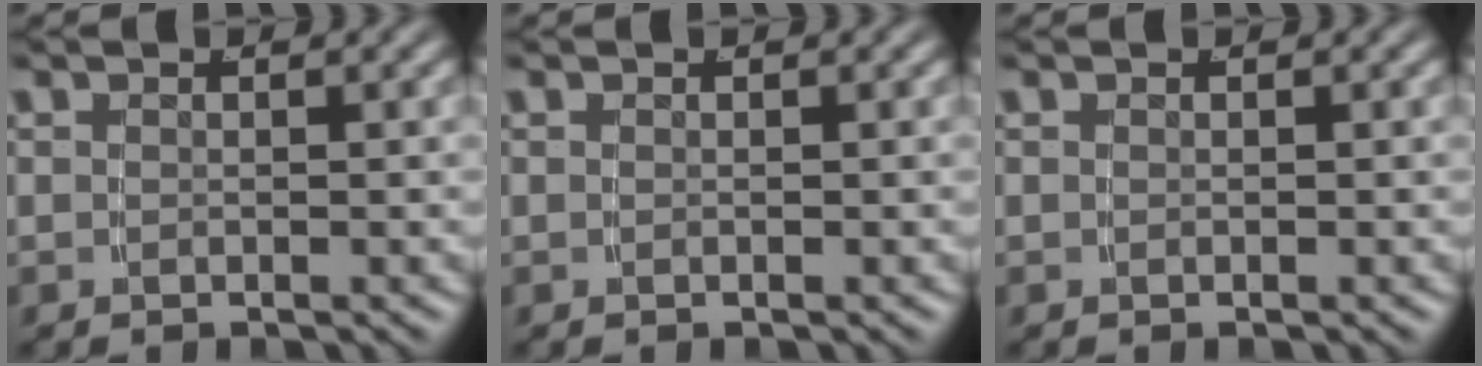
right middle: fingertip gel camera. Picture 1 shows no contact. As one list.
[{"total": 0.0}, {"total": 0.0}]